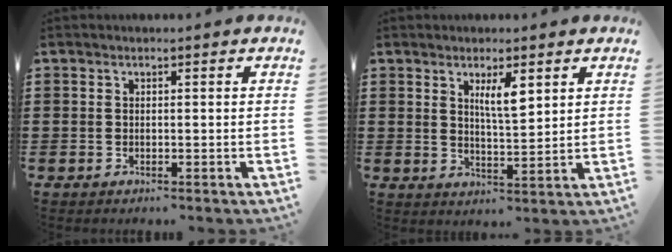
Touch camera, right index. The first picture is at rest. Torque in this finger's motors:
{"motor_torque": [0.43, -0.14, 0.27, 0.12]}